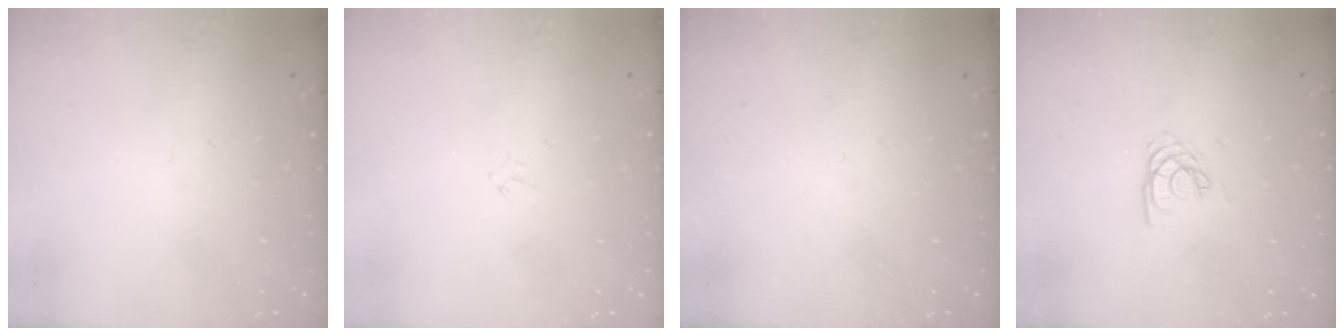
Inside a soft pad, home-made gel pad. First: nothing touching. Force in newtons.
{"total": 0.0}
{"total": 0.0}
{"total": 3.1, "press": 3.1, "slide": 0.2}